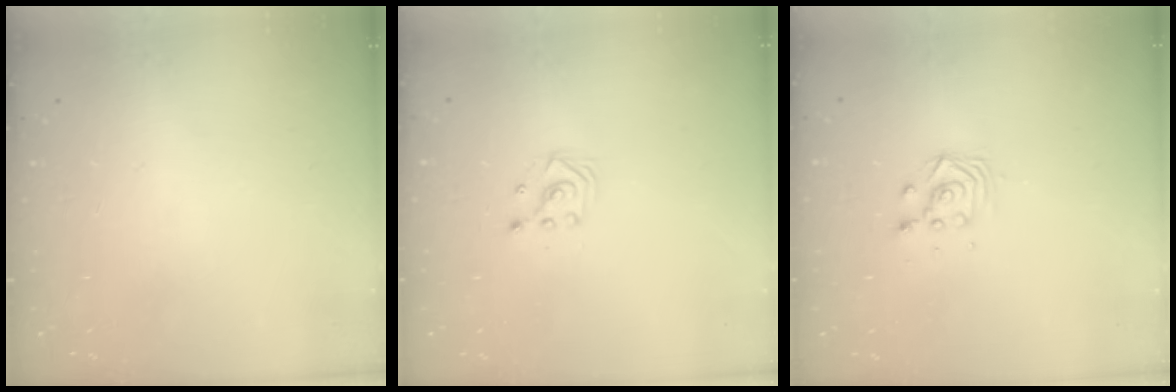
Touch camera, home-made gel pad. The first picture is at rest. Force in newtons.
{"total": 2.2, "press": 2.2, "slide": 0.2}
{"total": 3.0, "press": 3.0, "slide": 0.0}